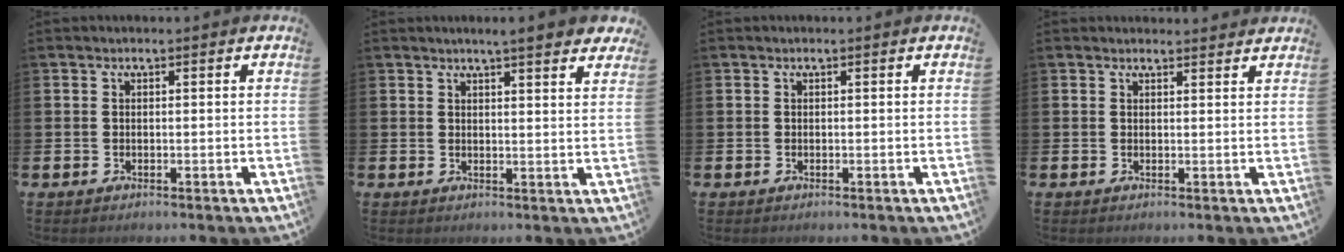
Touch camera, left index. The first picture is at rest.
{"total": 4.2, "force": [4.0, 0.0, 1.5], "torque": [-0.015, -0.022, 0.065]}
{"total": 0.0}
{"total": 1.5, "force": [1.5, 0.2, 0.0], "torque": [0.011, -0.011, 0.025]}